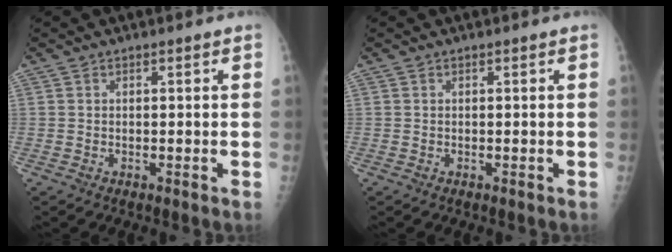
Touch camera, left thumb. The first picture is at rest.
{"total": 0.0}